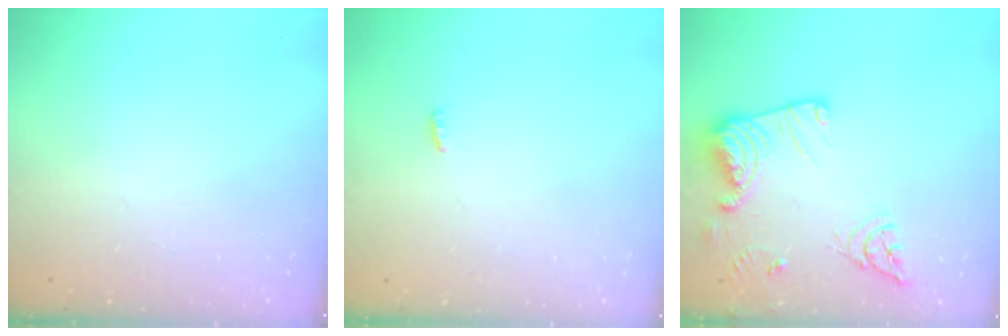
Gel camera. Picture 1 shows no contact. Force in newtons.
{"total": 3.0, "press": 2.9, "slide": 0.8}
{"total": 17.7, "press": 17.6, "slide": 1.8}